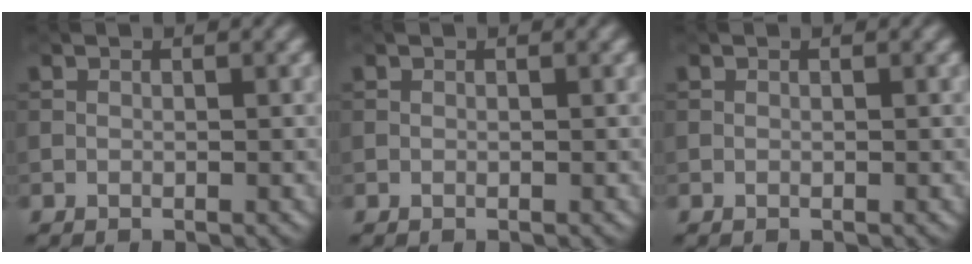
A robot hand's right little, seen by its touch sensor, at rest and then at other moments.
{"total": 0.0}
{"total": 0.0}